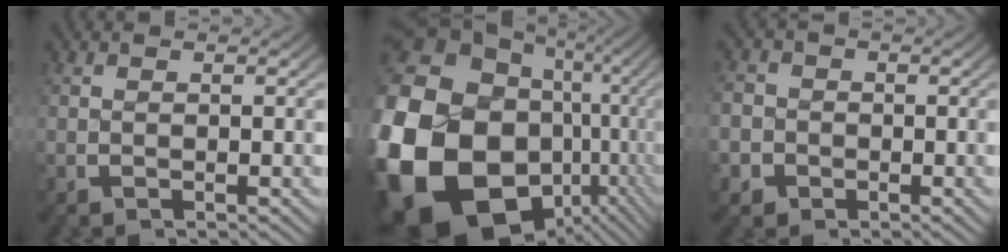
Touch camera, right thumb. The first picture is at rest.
{"total": 26.0, "force": [-5.2, 19.3, 16.7], "torque": [-0.359, -0.087, -0.058]}
{"total": 4.6, "force": [-1.5, 4.3, 0.8], "torque": [-0.022, -0.016, -0.029]}